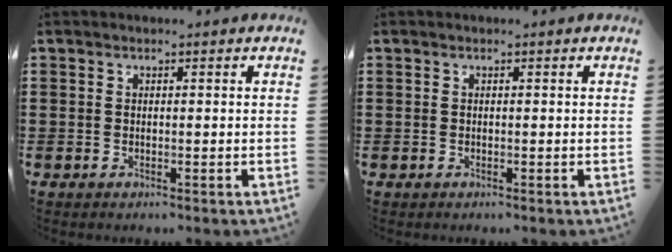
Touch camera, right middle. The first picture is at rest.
{"total": 0.0}